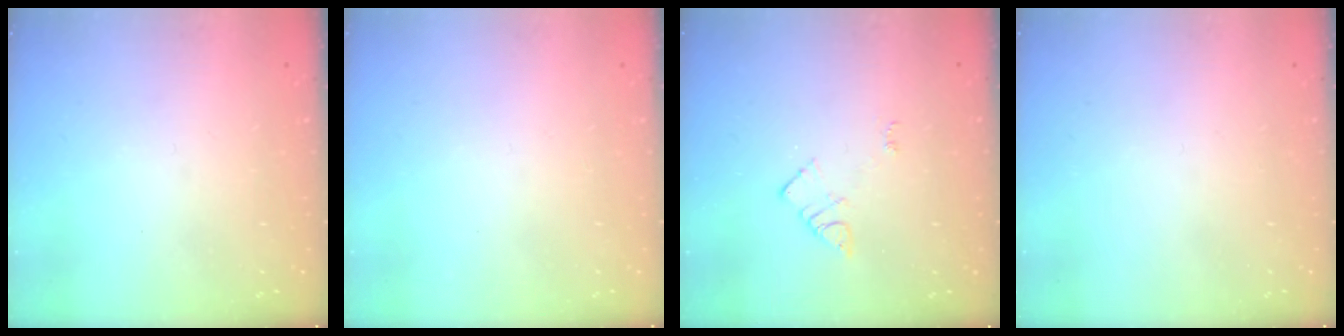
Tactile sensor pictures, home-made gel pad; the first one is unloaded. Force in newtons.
{"total": 1.6, "press": 1.5, "slide": 0.1}
{"total": 4.5, "press": 4.4, "slide": 0.6}
{"total": 1.7, "press": 1.6, "slide": 0.1}